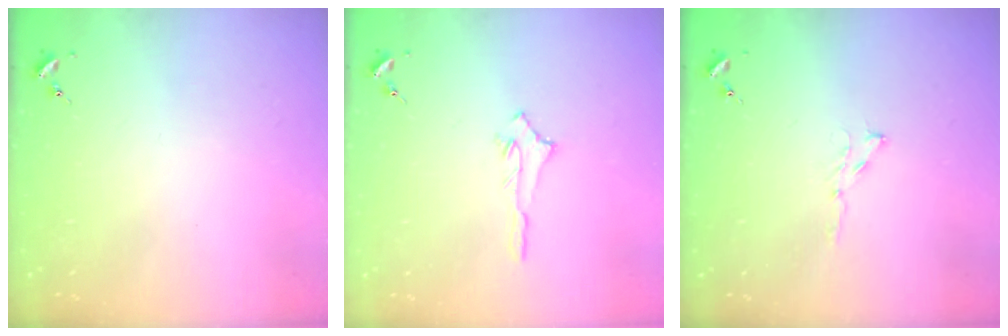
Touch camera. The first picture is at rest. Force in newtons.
{"total": 4.3, "press": 4.2, "slide": 0.5}
{"total": 3.5, "press": 3.5, "slide": 0.4}